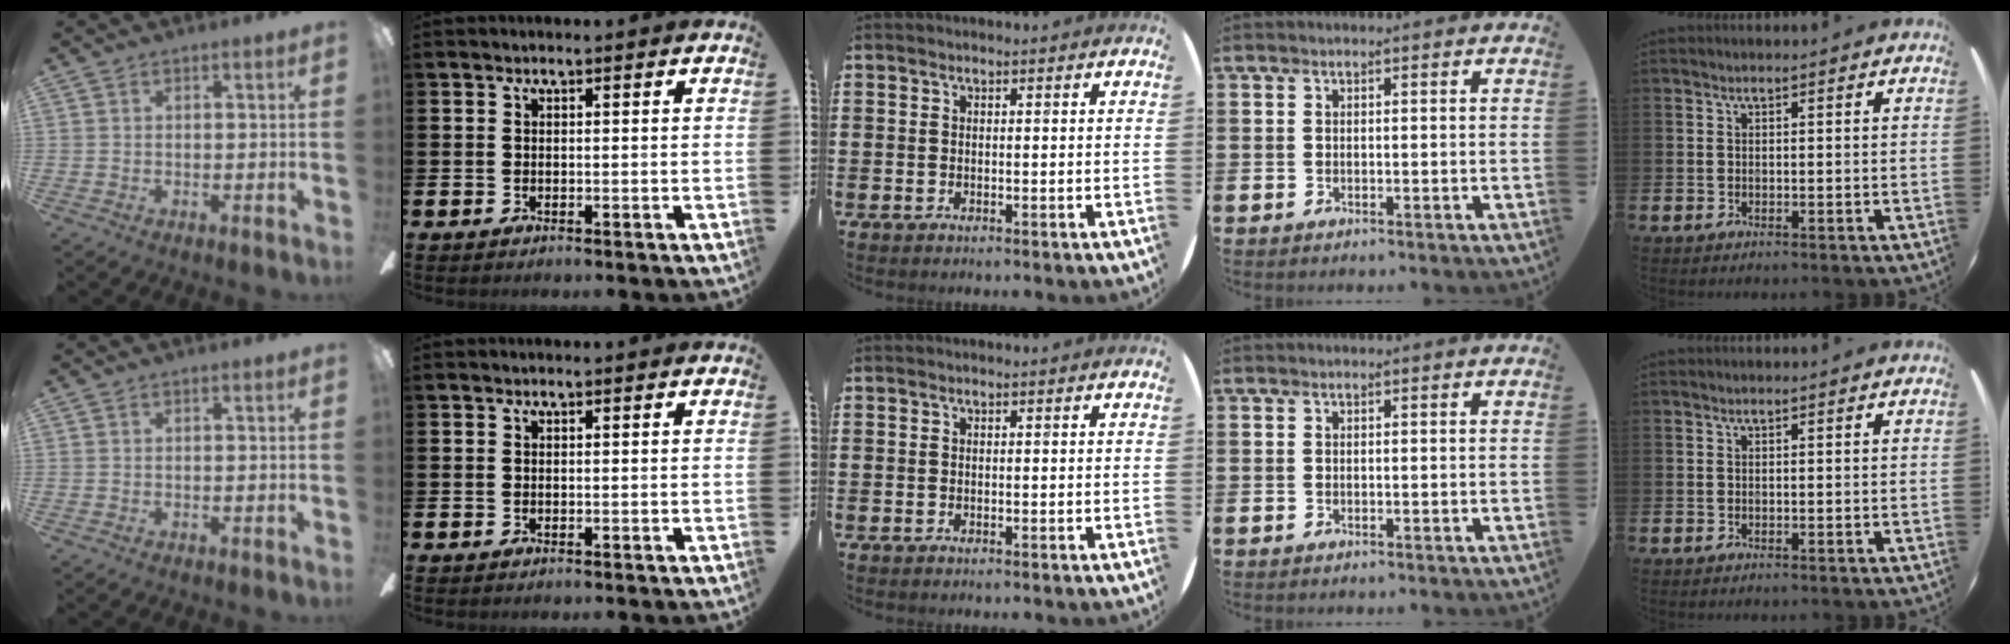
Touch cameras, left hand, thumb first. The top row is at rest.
{}